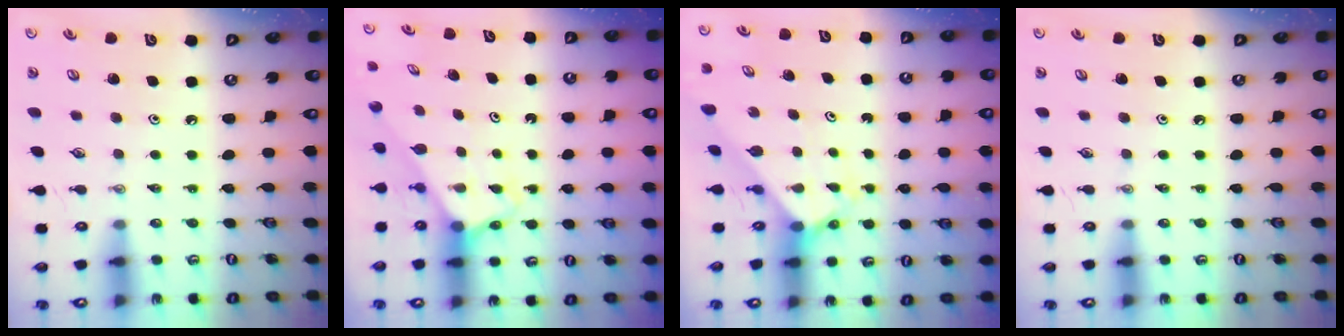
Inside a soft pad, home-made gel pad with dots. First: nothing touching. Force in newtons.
{"total": 2.6, "press": 2.6, "slide": 0.1}
{"total": 2.0, "press": 2.0, "slide": 0.1}
{"total": 0.0}